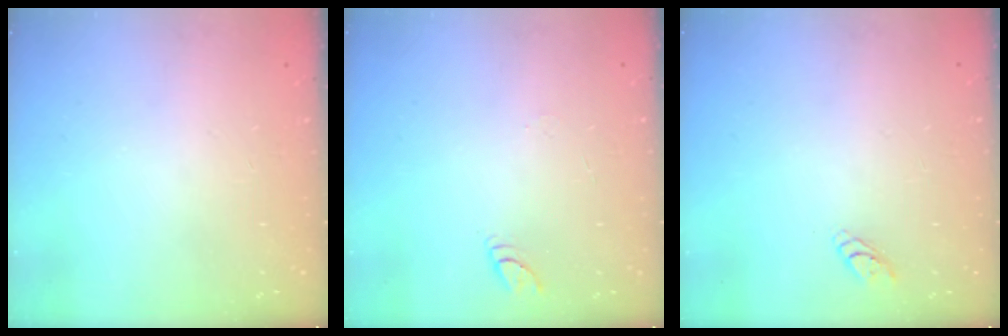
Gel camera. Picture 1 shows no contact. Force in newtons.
{"total": 5.1, "press": 5.0, "slide": 0.5}
{"total": 2.8, "press": 2.8, "slide": 0.3}